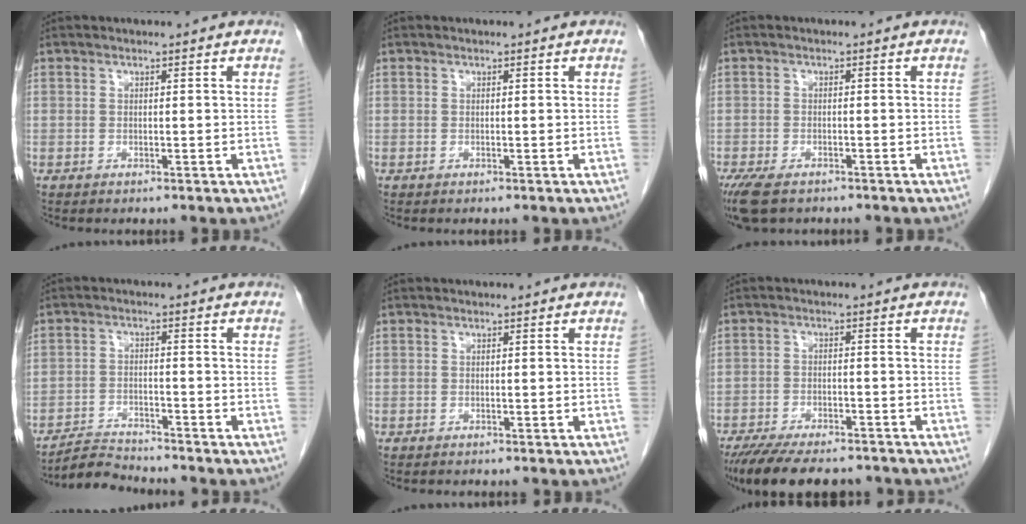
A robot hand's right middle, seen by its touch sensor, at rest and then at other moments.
{"total": 0.0}
{"total": 6.3, "force": [-4.5, 2.8, 3.4], "torque": [-0.067, -0.012, -0.075]}
{"total": 4.4, "force": [-4.4, -0.2, -0.3], "torque": [0.003, -0.012, -0.080]}
{"total": 0.0}
{"total": 14.1, "force": [-11.8, 4.1, 6.5], "torque": [-0.133, -0.015, -0.172]}